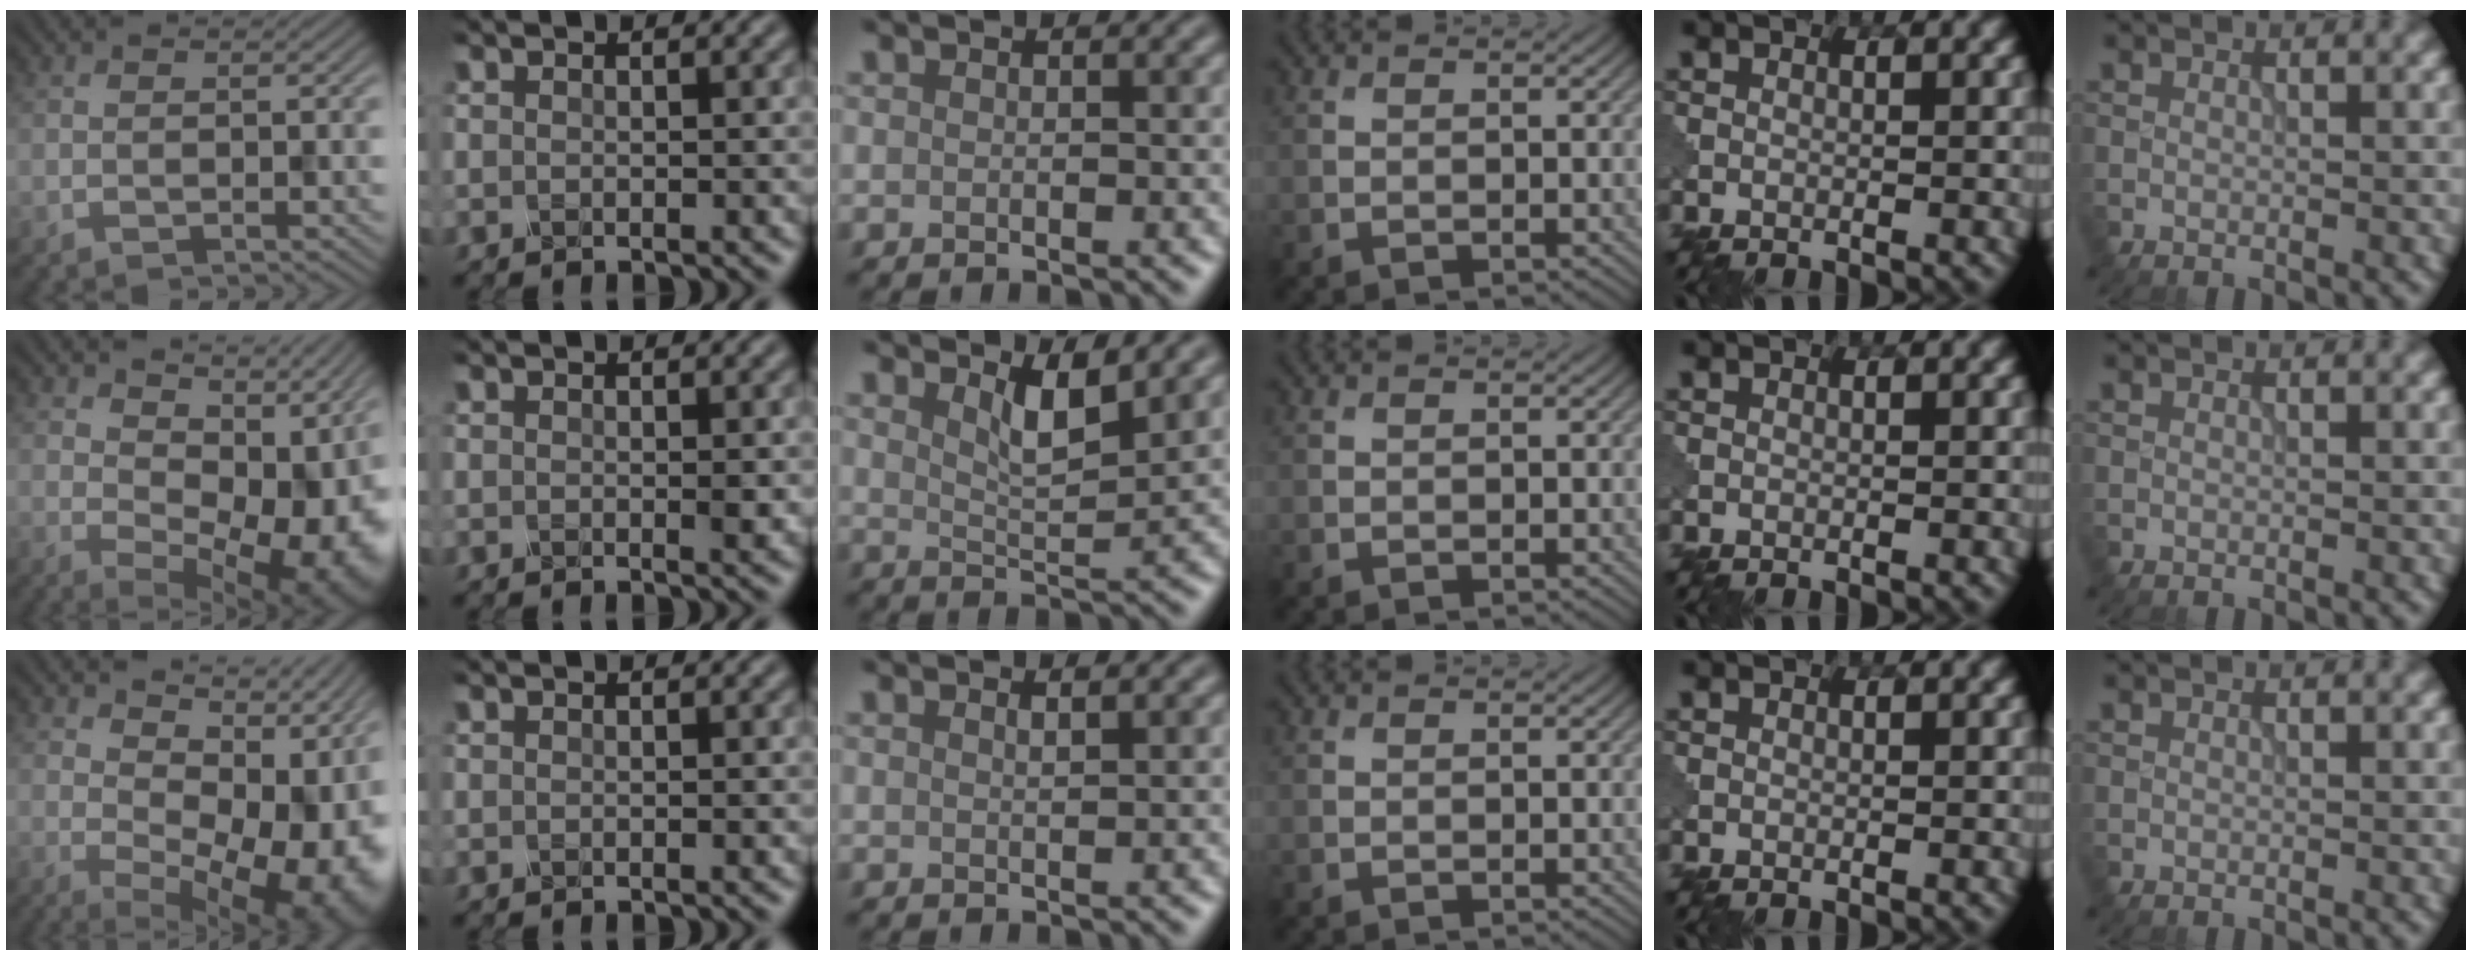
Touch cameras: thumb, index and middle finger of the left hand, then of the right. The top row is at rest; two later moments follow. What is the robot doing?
{"motion": "shake", "object": "salt shaker"}